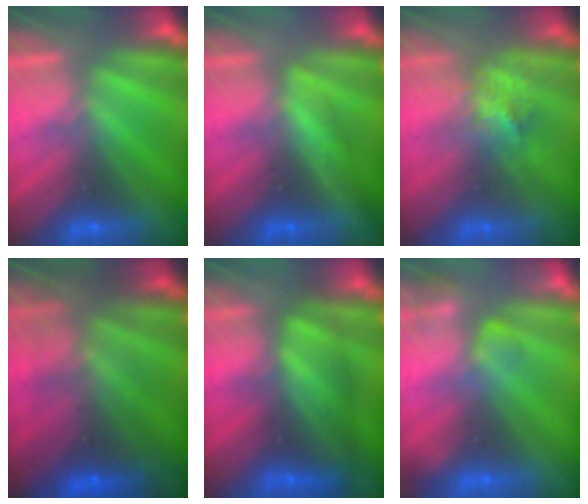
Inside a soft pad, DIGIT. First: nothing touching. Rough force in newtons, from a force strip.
{"total": 3.3}
{"total": 2.7}
{"total": 8.7}
{"total": 8.7}
{"total": 2.4}